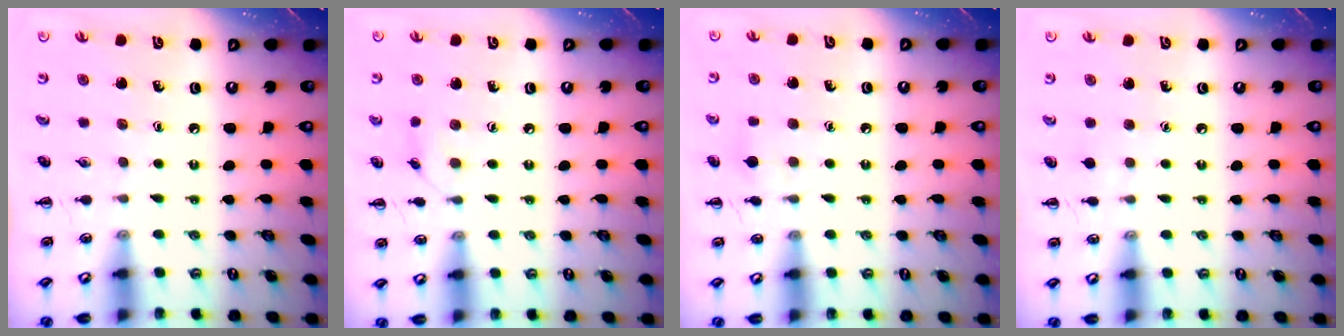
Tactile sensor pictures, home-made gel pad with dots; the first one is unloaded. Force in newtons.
{"total": 5.5, "press": 5.2, "slide": 1.7}
{"total": 6.3, "press": 6.0, "slide": 2.1}
{"total": 2.2, "press": 1.9, "slide": 0.9}